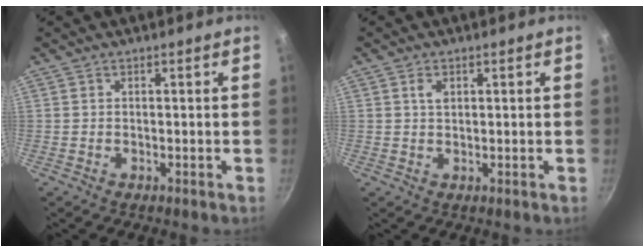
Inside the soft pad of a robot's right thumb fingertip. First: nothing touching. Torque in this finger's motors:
{"motor_torque": [0.83, 0.49, 0.41, 0.33, 0.02]}